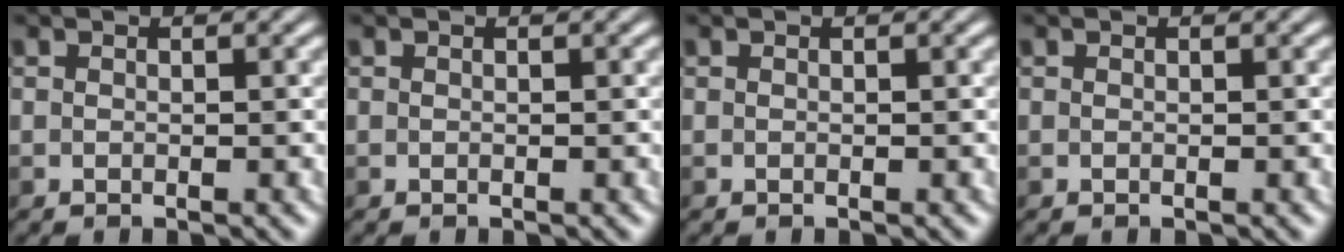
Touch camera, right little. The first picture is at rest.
{"total": 0.0}
{"total": 0.0}
{"total": 0.0}